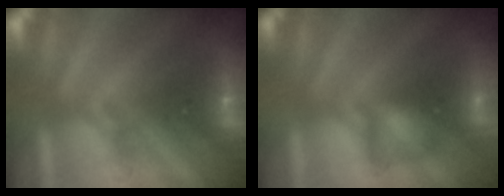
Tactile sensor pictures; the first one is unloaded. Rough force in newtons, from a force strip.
{"total": 1.9}